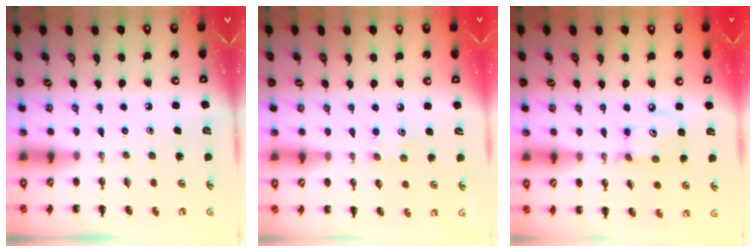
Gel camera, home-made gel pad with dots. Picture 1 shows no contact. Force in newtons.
{"total": 5.1, "press": 4.9, "slide": 1.4}
{"total": 5.4, "press": 5.4, "slide": 0.5}